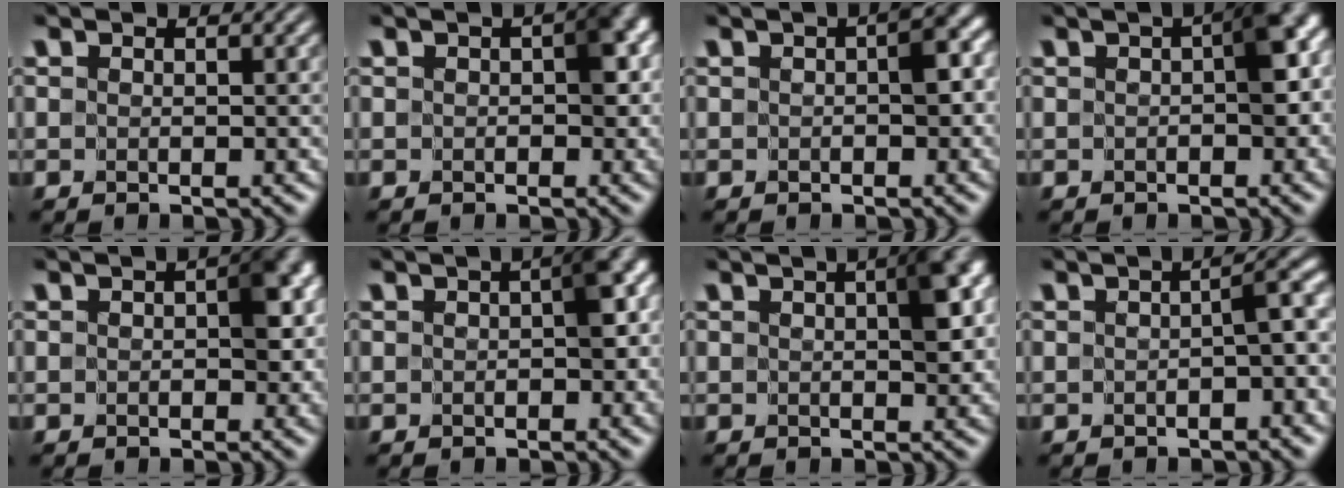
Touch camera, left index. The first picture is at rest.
{"total": 3.0, "force": [0.0, 1.9, 2.3], "torque": [-0.025, 0.001, -0.005]}
{"total": 2.6, "force": [-0.2, 1.3, 2.3], "torque": [-0.028, 0.006, -0.006]}
{"total": 4.2, "force": [0.1, 1.9, 3.8], "torque": [-0.043, 0.010, -0.003]}
{"total": 3.4, "force": [0.0, 2.1, 2.7], "torque": [-0.028, 0.001, -0.005]}
{"total": 3.2, "force": [-0.1, 1.5, 2.8], "torque": [-0.033, 0.007, -0.007]}
{"total": 3.8, "force": [0.8, 1.4, 3.5], "torque": [-0.042, 0.009, 0.007]}
{"total": 2.8, "force": [-0.7, 0.4, 2.7], "torque": [-0.040, 0.013, -0.013]}